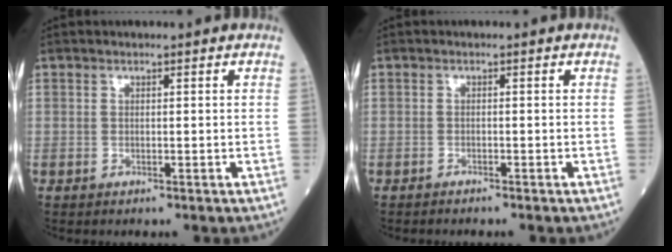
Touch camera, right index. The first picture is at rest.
{"total": 1.0, "force": [-1.0, 0.0, 0.3], "torque": [-0.009, -0.001, -0.014]}